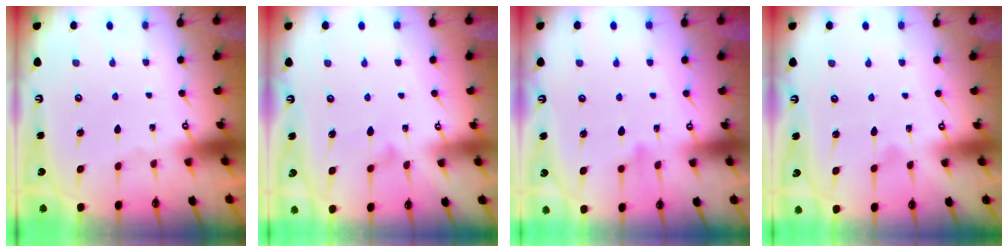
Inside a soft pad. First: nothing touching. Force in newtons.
{"total": 5.9, "press": 5.9, "slide": 0.3}
{"total": 7.8, "press": 7.7, "slide": 1.7}
{"total": 5.1, "press": 5.0, "slide": 0.3}